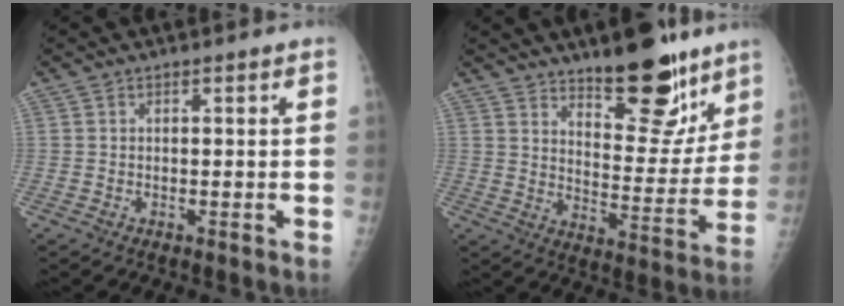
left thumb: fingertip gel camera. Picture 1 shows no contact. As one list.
[{"total": 16.6, "force": [11.7, 6.3, 9.9], "torque": [-0.081, -0.090, 0.177]}]